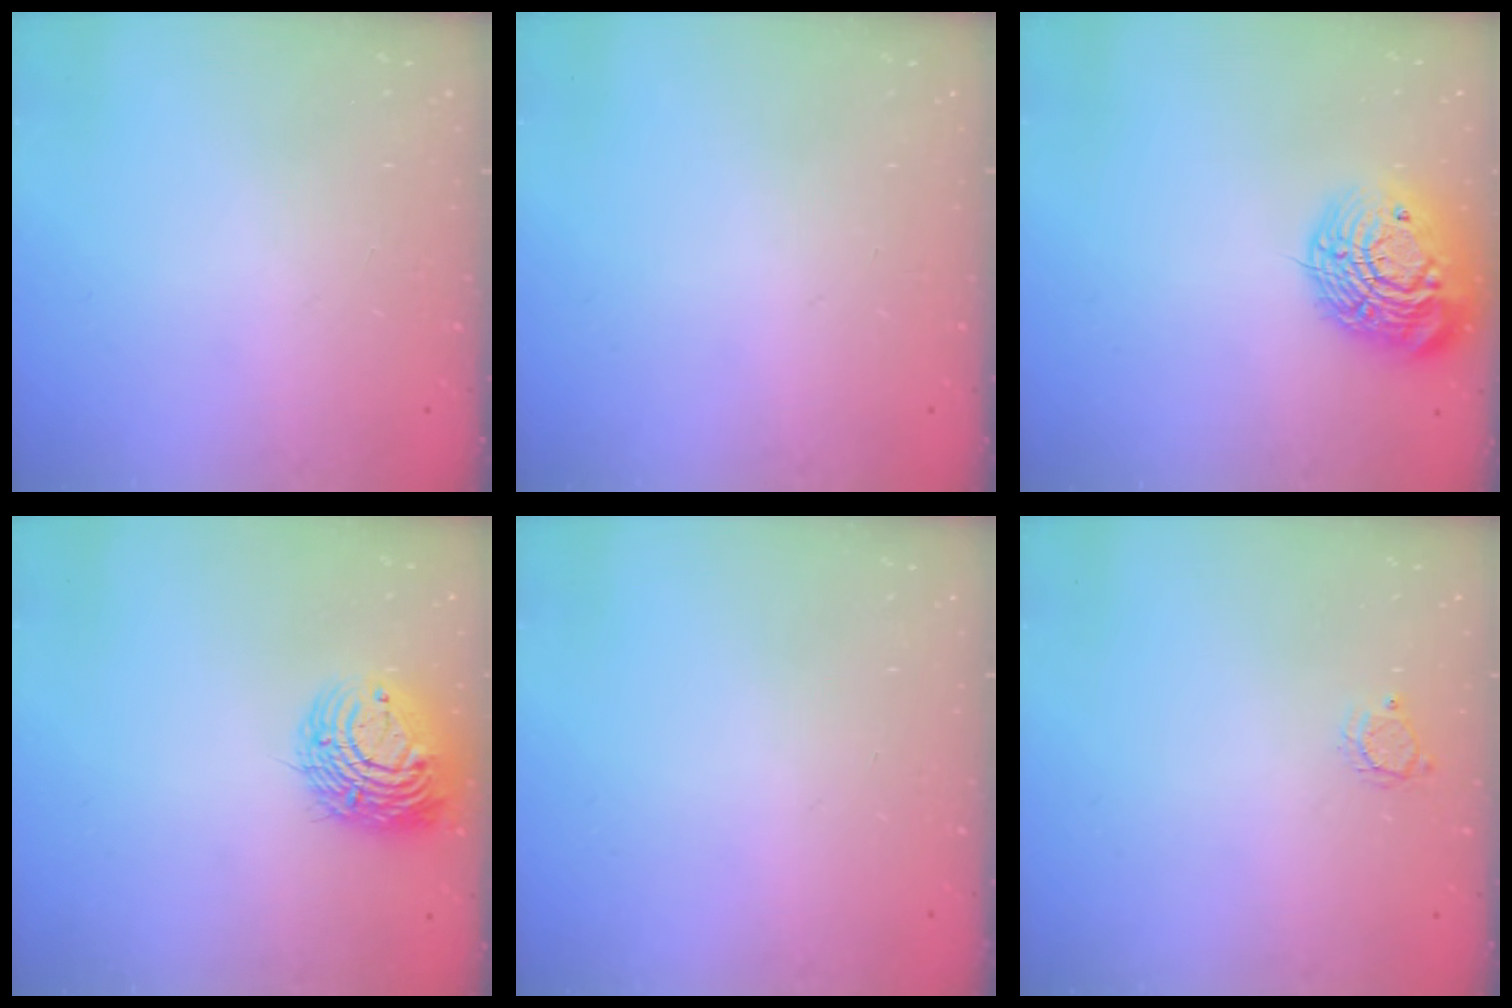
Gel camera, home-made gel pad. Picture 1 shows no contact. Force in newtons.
{"total": 0.0}
{"total": 17.4, "press": 17.4, "slide": 1.4}
{"total": 13.0, "press": 12.9, "slide": 1.6}
{"total": 0.0}
{"total": 3.0, "press": 3.0, "slide": 0.3}